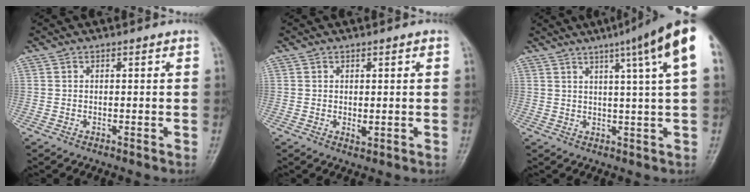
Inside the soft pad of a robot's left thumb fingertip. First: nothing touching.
{"total": 1.9, "force": [0.0, 1.0, 1.6], "torque": [-0.023, -0.001, 0.004]}
{"total": 13.9, "force": [6.1, 0.4, 12.4], "torque": [-0.172, 0.001, 0.075]}